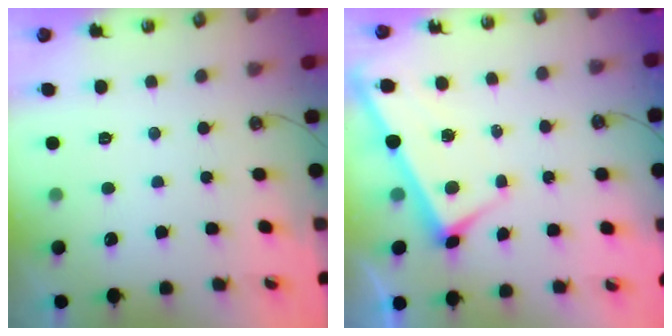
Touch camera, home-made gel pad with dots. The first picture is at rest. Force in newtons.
{"total": 3.1, "press": 3.1, "slide": 0.1}